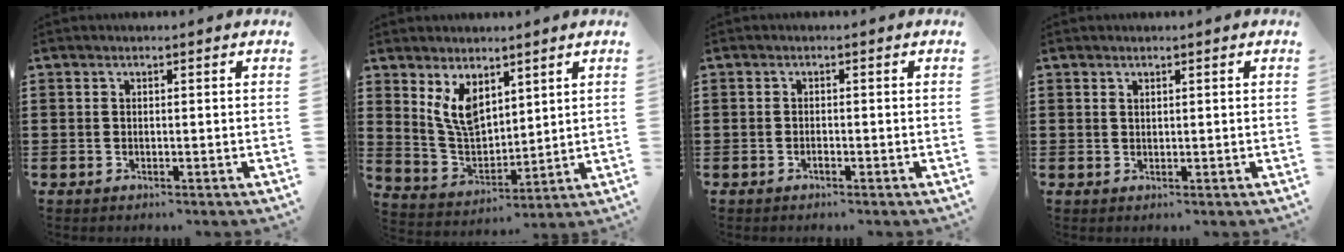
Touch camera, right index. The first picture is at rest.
{"total": 7.1, "force": [3.9, 3.9, 4.5], "torque": [-0.117, -0.013, 0.070]}
{"total": 0.8, "force": [-0.6, 0.2, 0.6], "torque": [-0.014, -0.005, -0.009]}
{"total": 0.6, "force": [0.4, 0.3, 0.2], "torque": [-0.006, 0.000, 0.008]}